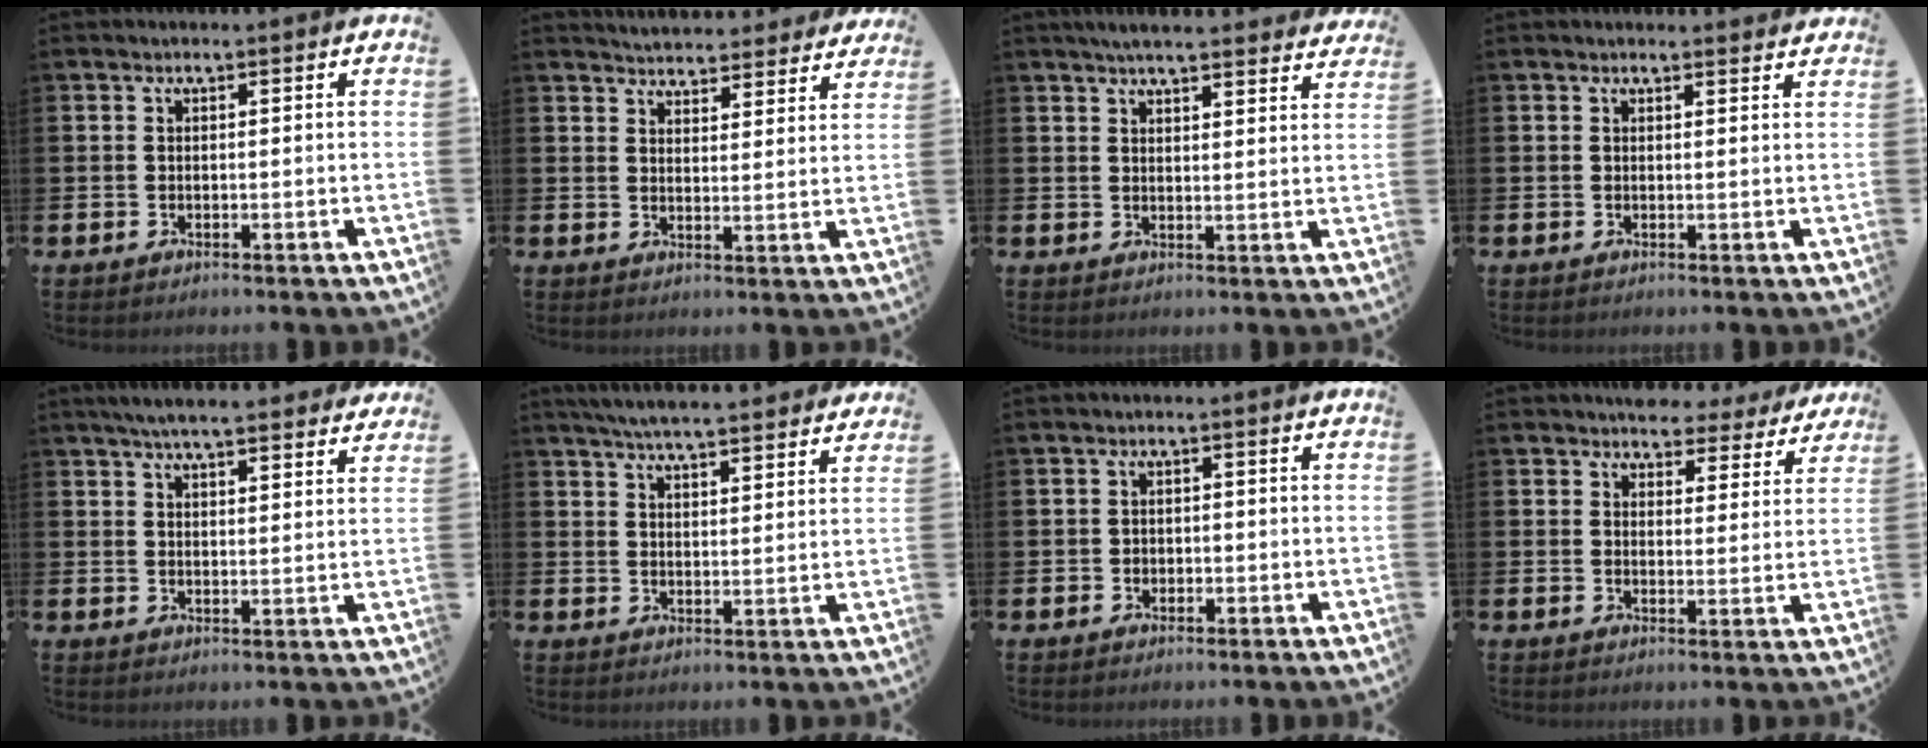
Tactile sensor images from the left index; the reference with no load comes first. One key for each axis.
{"total": 4.8, "fx": 4.7, "fy": 0.8, "fz": -0.2, "tx": -0.005, "ty": -0.034, "tz": 0.083}
{"total": 4.6, "fx": 4.4, "fy": 0.4, "fz": 1.3, "tx": -0.034, "ty": -0.015, "tz": 0.080}
{"total": 1.0, "fx": 1.0, "fy": 0.1, "fz": 0.0, "tx": 0.006, "ty": -0.005, "tz": 0.018}
{"total": 5.6, "fx": 5.3, "fy": 0.6, "fz": 1.7, "tx": -0.046, "ty": -0.017, "tz": 0.096}
{"total": 5.9, "fx": 5.7, "fy": 0.3, "fz": 1.3, "tx": -0.040, "ty": -0.027, "tz": 0.103}
{"total": 1.1, "fx": -0.3, "fy": 1.0, "fz": 0.2, "tx": -0.005, "ty": 0.005, "tz": -0.009}
{"total": 4.3, "fx": 3.9, "fy": 1.7, "fz": 0.2, "tx": -0.005, "ty": -0.023, "tz": 0.066}